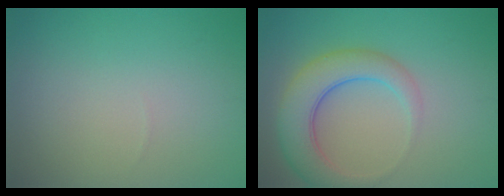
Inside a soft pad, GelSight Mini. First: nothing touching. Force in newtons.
{"total": 5.7, "press": 5.7, "slide": 0.3}